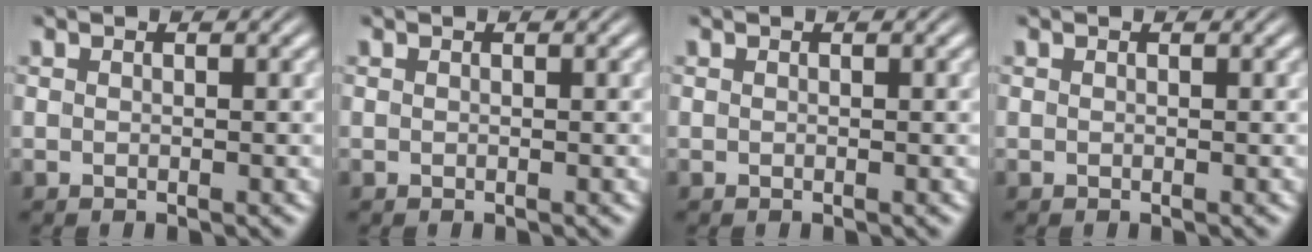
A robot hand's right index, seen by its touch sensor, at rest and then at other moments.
{"total": 0.0}
{"total": 0.0}
{"total": 0.0}